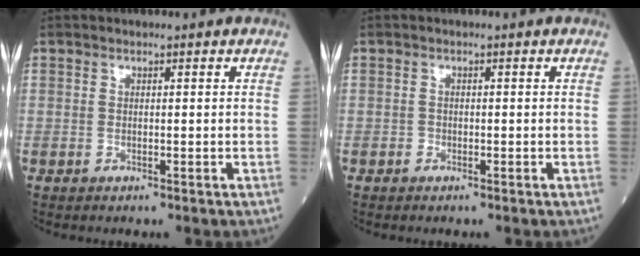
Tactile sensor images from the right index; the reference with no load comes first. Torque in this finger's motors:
{"motor_torque": [-0.02, -0.01, 0.08, -0.01]}